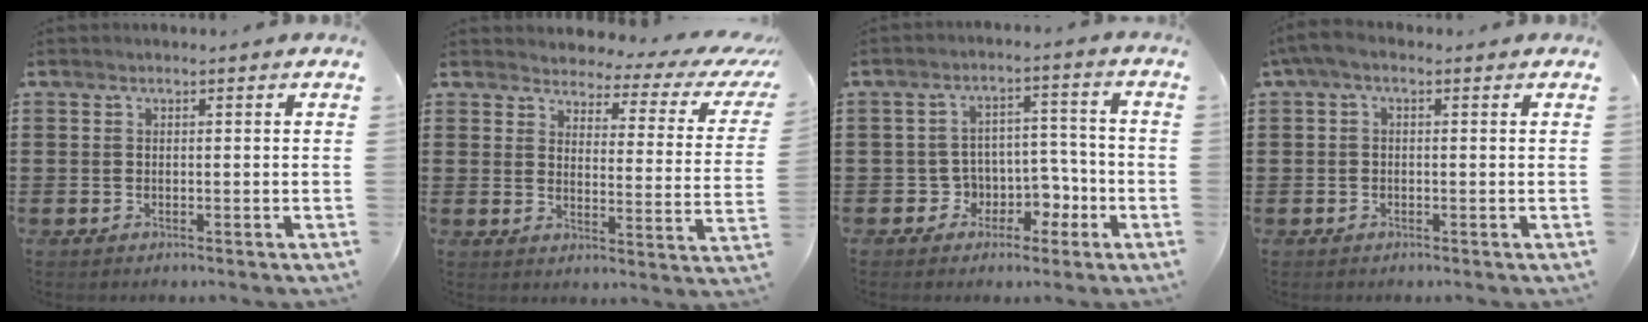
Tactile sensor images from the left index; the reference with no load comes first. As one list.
[{"total": 3.2, "force": [2.8, 1.1, 1.3], "torque": [-0.037, -0.020, 0.039]}, {"total": 5.7, "force": [-1.7, 5.2, 1.6], "torque": [-0.046, 0.006, -0.028]}, {"total": 2.8, "force": [1.0, 1.5, 2.1], "torque": [-0.043, 0.010, 0.017]}]